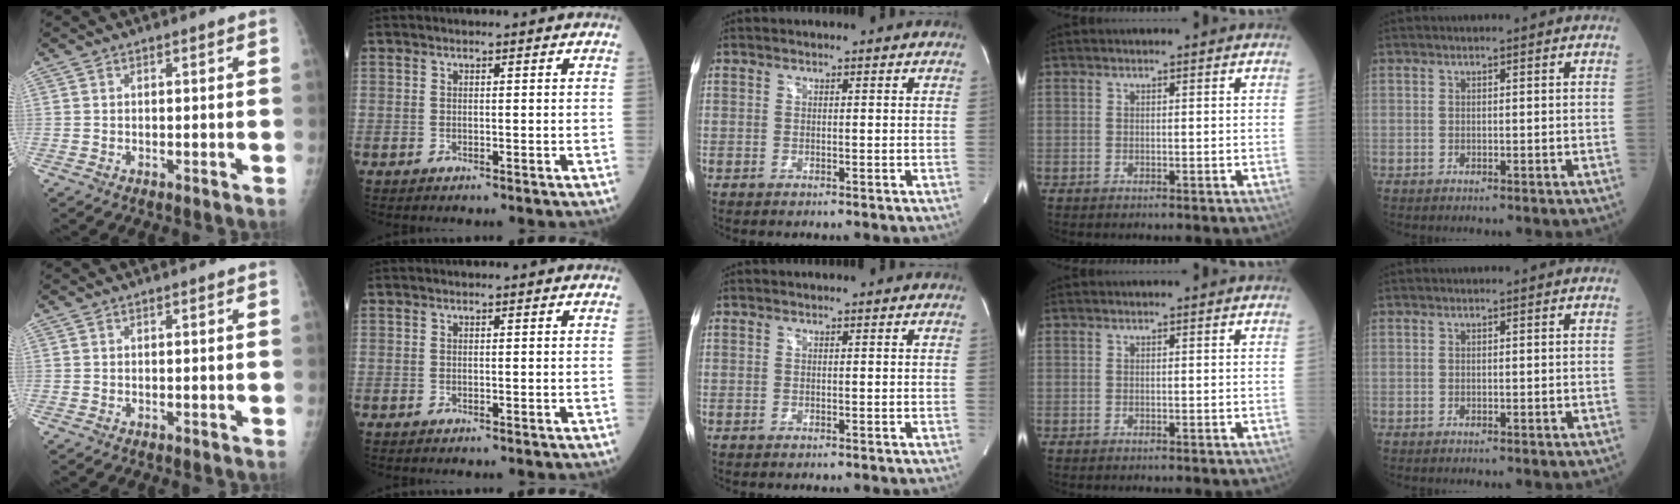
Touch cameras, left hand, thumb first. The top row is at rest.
{}